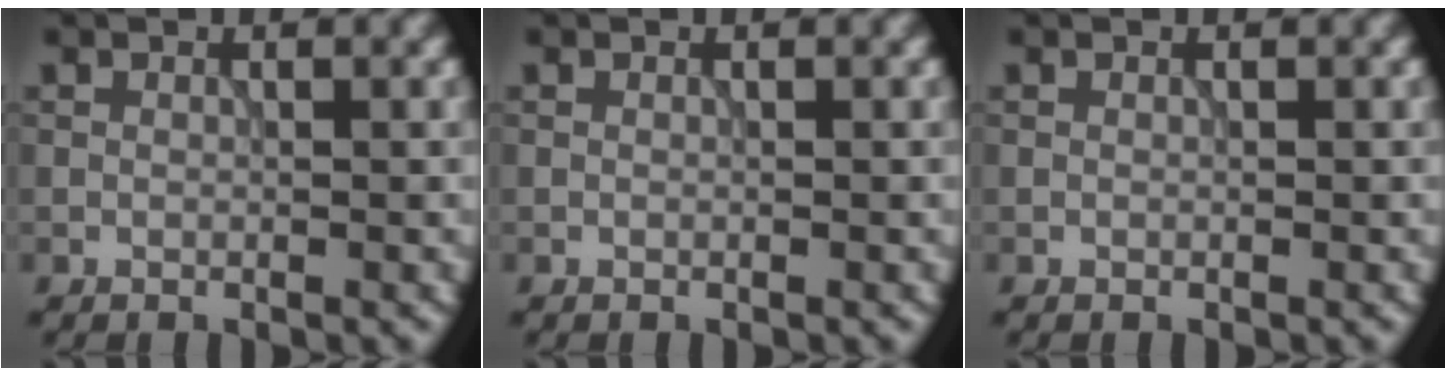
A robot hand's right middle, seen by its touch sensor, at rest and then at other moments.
{"total": 0.0}
{"total": 0.0}